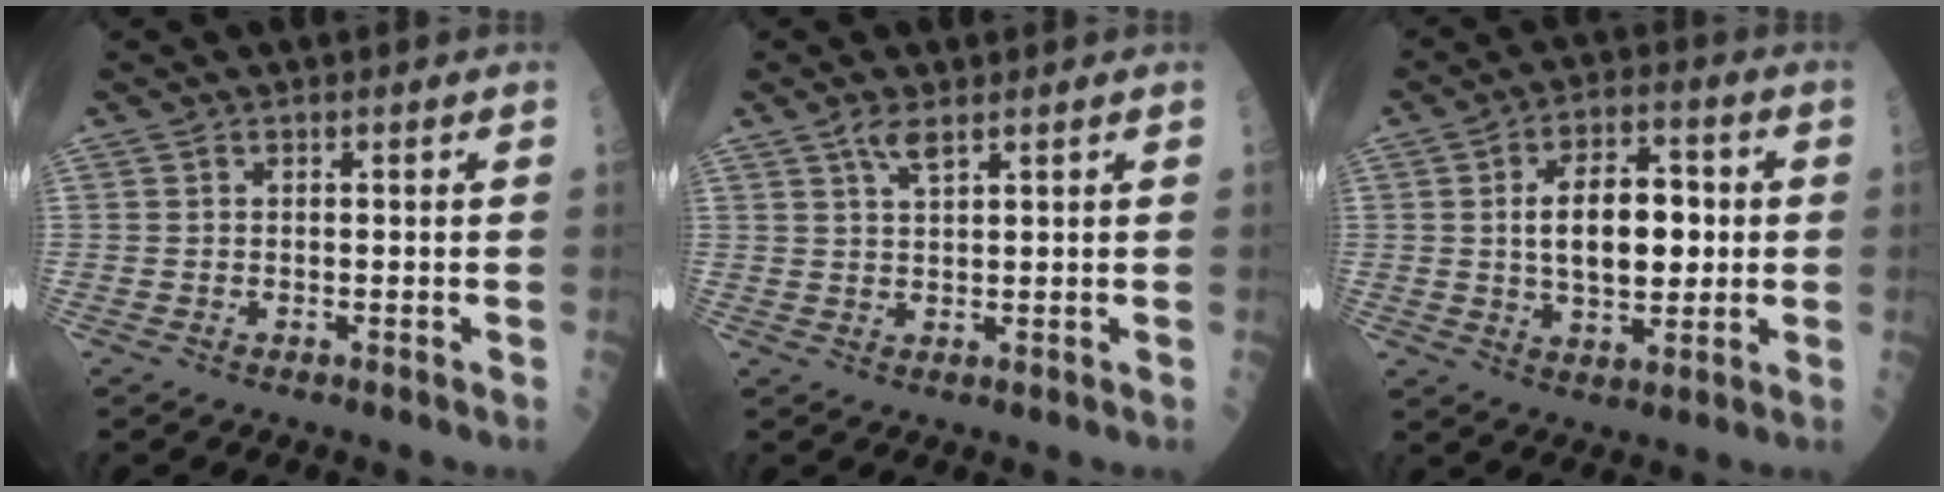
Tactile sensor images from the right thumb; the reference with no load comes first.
{"total": 2.9, "force": [2.0, 0.6, 2.0], "torque": [-0.038, -0.005, 0.041]}
{"total": 13.6, "force": [1.0, 7.2, 11.4], "torque": [-0.157, 0.008, 0.018]}